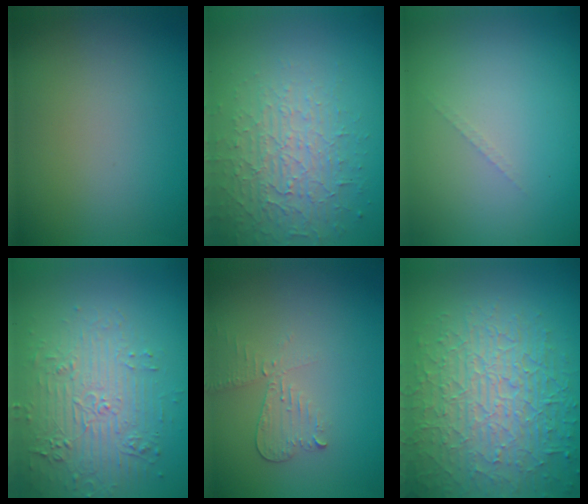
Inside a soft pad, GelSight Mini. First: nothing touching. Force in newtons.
{"total": 3.7, "press": 3.4, "slide": 1.4}
{"total": 0.6, "press": 0.6, "slide": 0.1}
{"total": 4.5, "press": 4.0, "slide": 2.0}
{"total": 2.2, "press": 2.2, "slide": 0.1}
{"total": 9.4, "press": 6.3, "slide": 7.0}